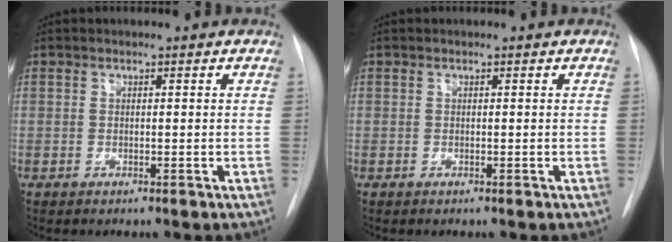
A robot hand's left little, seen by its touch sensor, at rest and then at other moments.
{"total": 0.0}